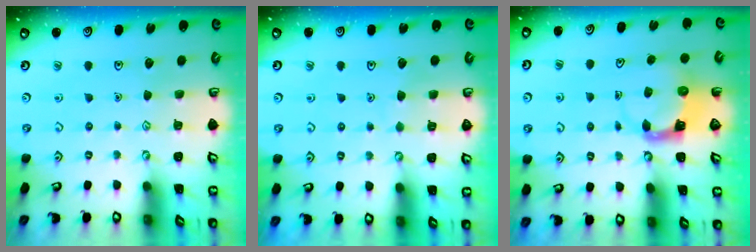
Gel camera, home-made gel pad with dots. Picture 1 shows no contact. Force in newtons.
{"total": 3.4, "press": 3.4, "slide": 0.1}
{"total": 3.8, "press": 3.7, "slide": 0.7}